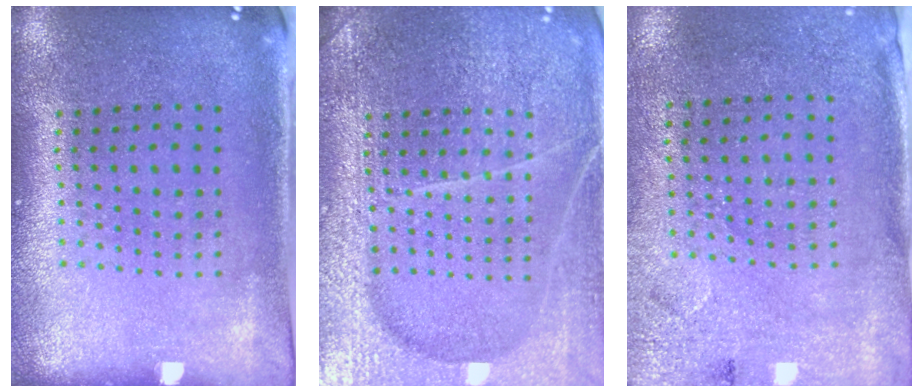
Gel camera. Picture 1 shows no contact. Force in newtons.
{"total": 6.2, "press": 6.2, "slide": 0.7}
{"total": 2.7, "press": 2.2, "slide": 1.5}